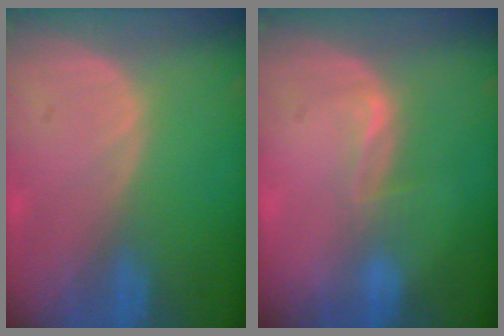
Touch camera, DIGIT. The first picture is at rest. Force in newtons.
{"total": 2.2, "press": 1.7, "slide": 1.4}